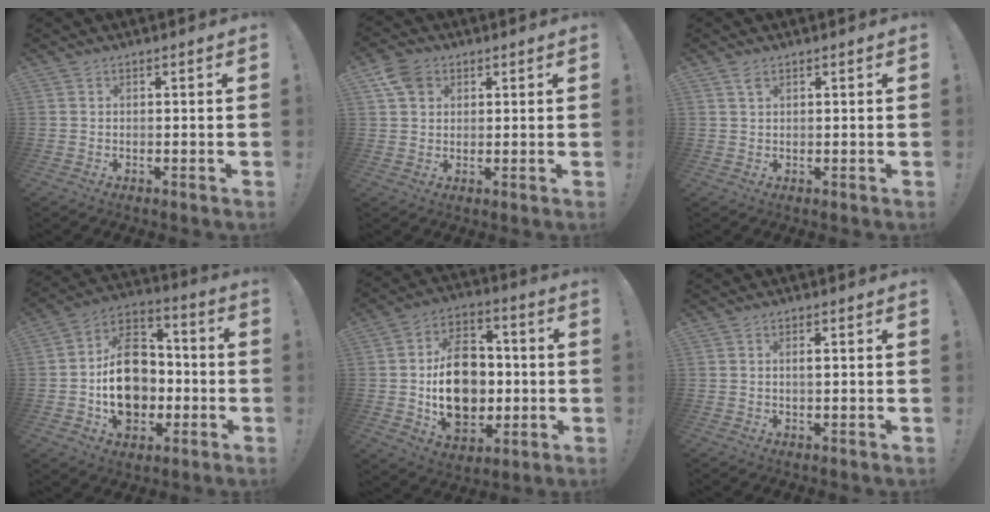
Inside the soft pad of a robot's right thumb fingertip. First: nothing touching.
{"total": 6.3, "force": [3.0, 4.8, 2.7], "torque": [-0.043, -0.006, 0.059]}
{"total": 2.0, "force": [1.2, 0.8, 1.4], "torque": [-0.026, -0.003, 0.022]}
{"total": 17.9, "force": [-2.3, 13.6, 11.3], "torque": [-0.174, 0.022, -0.032]}
{"total": 18.5, "force": [-0.9, 14.0, 12.1], "torque": [-0.191, 0.004, -0.007]}
{"total": 1.1, "force": [0.2, 0.1, 1.1], "torque": [-0.021, 0.000, 0.002]}